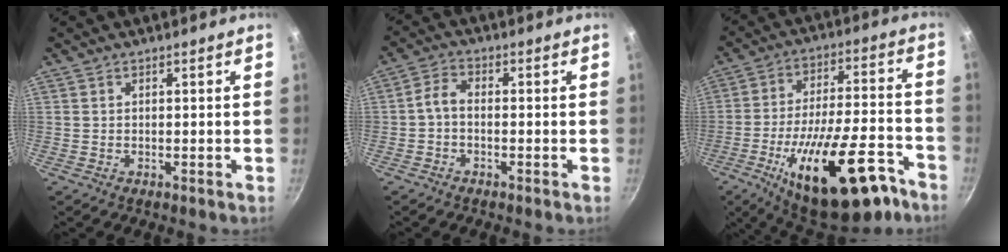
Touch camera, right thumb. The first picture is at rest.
{"total": 3.2, "force": [-1.0, 1.8, 2.5], "torque": [-0.057, 0.019, -0.029]}
{"total": 25.0, "force": [-13.1, 9.4, 19.1], "torque": [-0.271, 0.055, -0.191]}